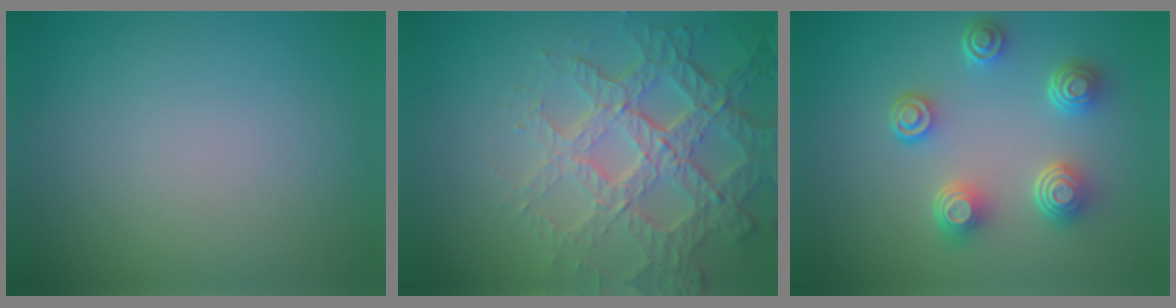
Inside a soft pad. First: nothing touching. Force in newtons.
{"total": 7.3, "press": 5.2, "slide": 5.2}
{"total": 4.9, "press": 3.7, "slide": 3.3}